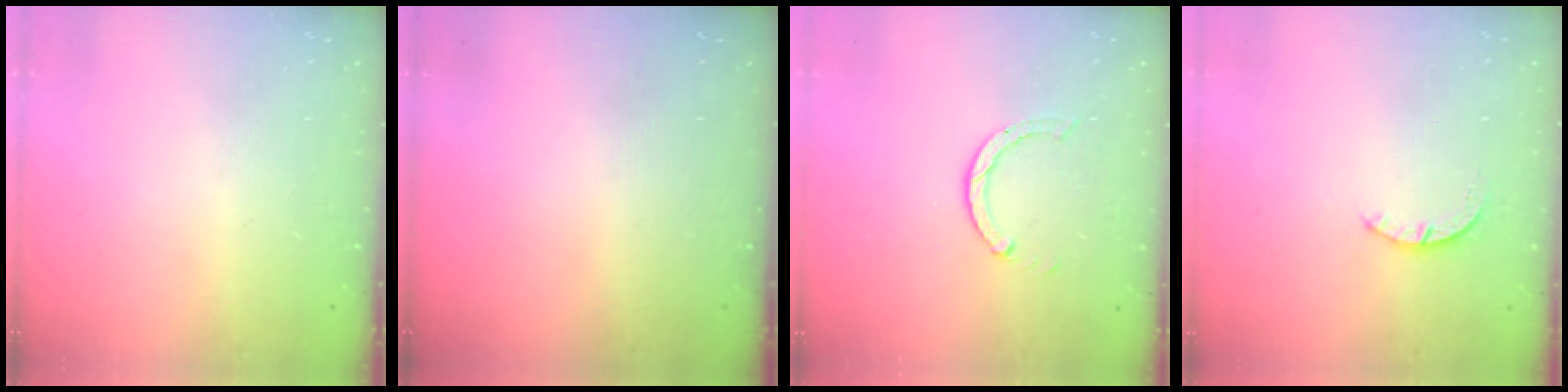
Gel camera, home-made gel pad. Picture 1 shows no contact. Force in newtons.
{"total": 0.0}
{"total": 3.1, "press": 3.0, "slide": 0.4}
{"total": 2.4, "press": 2.4, "slide": 0.3}